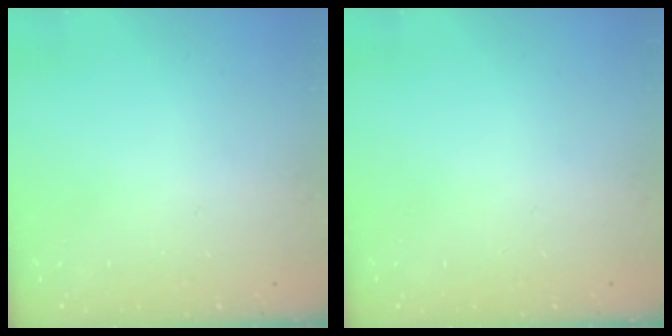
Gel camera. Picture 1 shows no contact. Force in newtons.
{"total": 0.0}